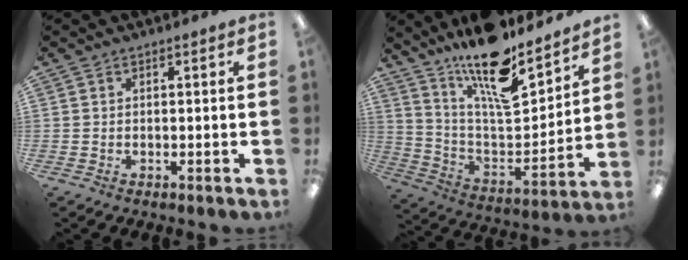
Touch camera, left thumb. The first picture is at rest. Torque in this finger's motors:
{"motor_torque": [2.57, 1.01, 1.60, -1.17, 0.42]}